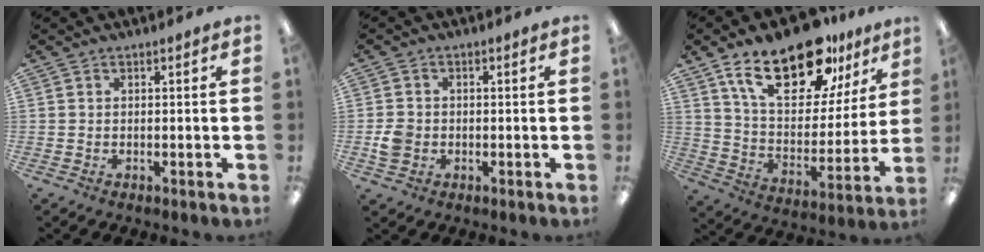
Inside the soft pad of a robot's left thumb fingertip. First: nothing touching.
{"total": 3.9, "force": [-0.8, 3.3, 1.8], "torque": [-0.020, 0.005, -0.015]}
{"total": 22.8, "force": [15.1, 10.3, 13.6], "torque": [-0.219, -0.076, 0.259]}